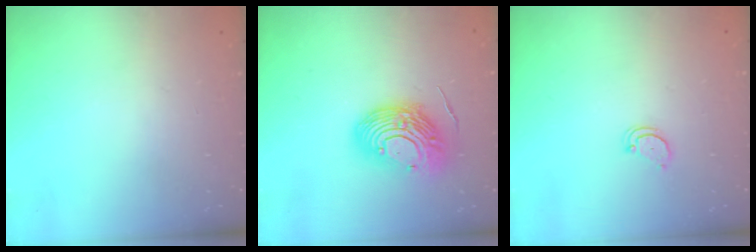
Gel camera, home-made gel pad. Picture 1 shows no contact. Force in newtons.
{"total": 14.9, "press": 14.8, "slide": 1.6}
{"total": 2.4, "press": 2.4, "slide": 0.2}